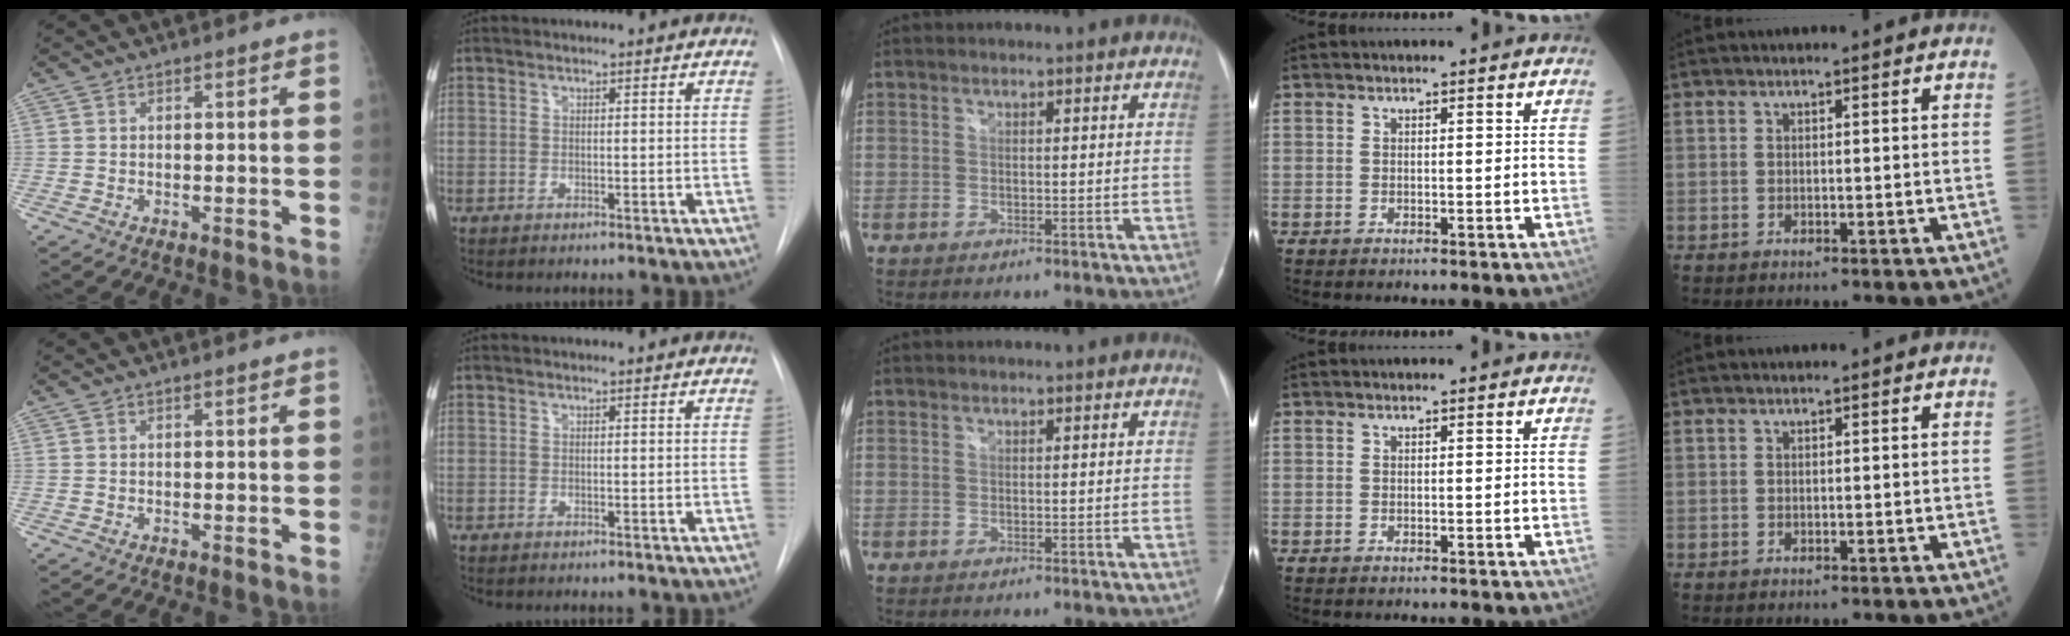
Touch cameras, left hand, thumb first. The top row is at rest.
{}